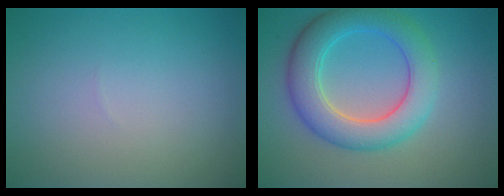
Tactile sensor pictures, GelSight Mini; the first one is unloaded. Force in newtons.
{"total": 6.4, "press": 6.4, "slide": 0.2}